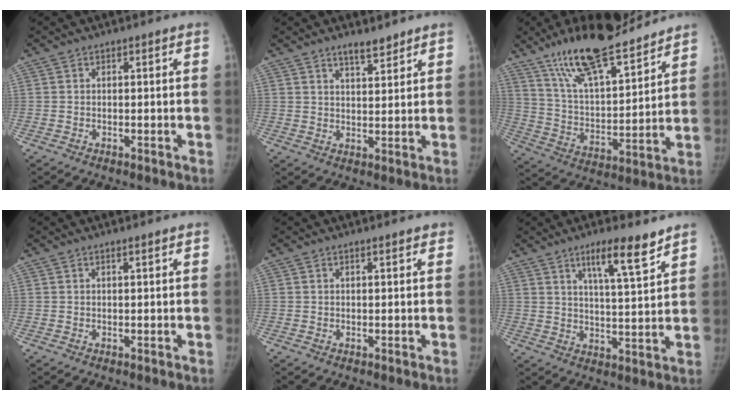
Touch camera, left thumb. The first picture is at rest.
{"total": 4.3, "force": [3.5, 1.3, 2.1], "torque": [-0.019, -0.027, 0.056]}
{"total": 20.2, "force": [15.7, 5.4, 11.5], "torque": [-0.165, -0.070, 0.277]}
{"total": 0.7, "force": [0.6, 0.1, 0.5], "torque": [-0.003, -0.001, 0.009]}
{"total": 1.4, "force": [1.0, 0.3, 0.9], "torque": [-0.004, 0.001, 0.011]}
{"total": 9.5, "force": [6.4, 1.3, 6.9], "torque": [-0.104, -0.041, 0.106]}